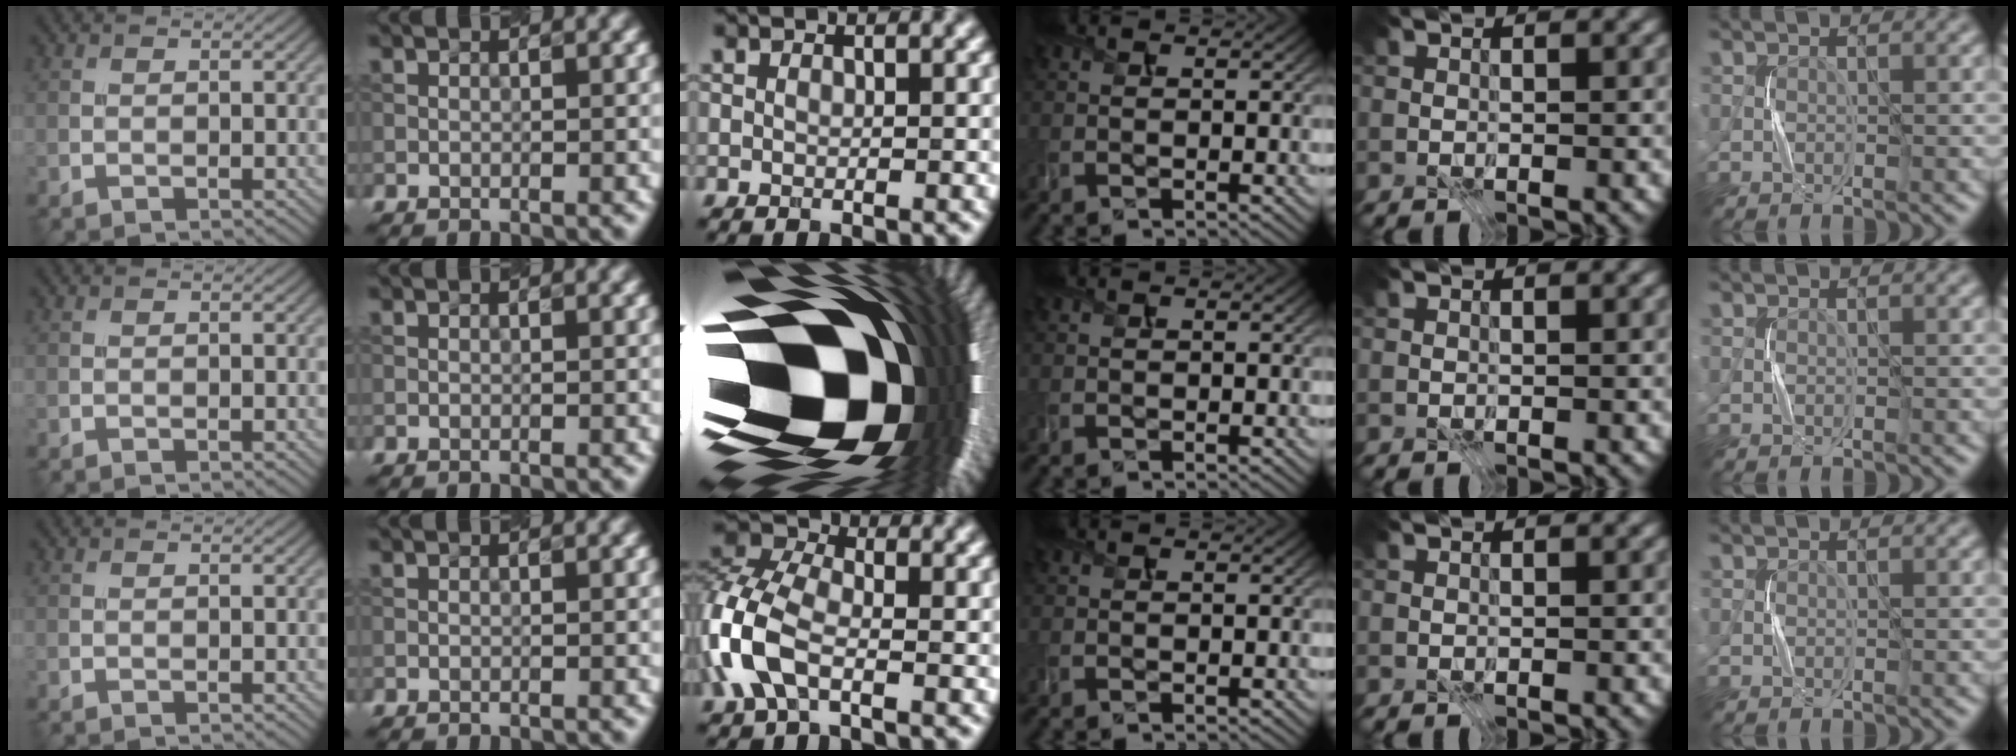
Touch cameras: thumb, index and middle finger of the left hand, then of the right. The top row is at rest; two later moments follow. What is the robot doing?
{"motion": "press", "object": "stapler"}